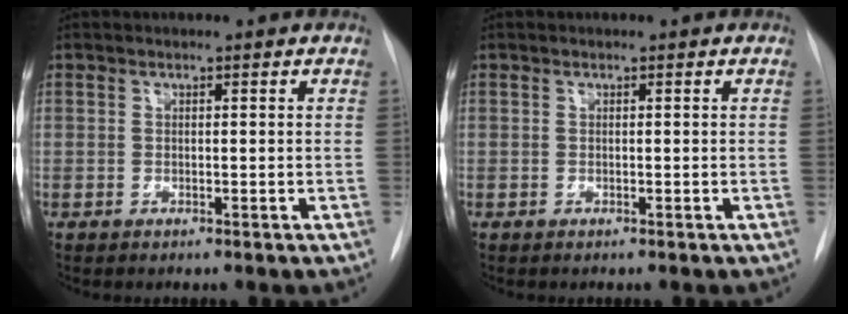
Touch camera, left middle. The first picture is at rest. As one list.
[{"total": 0.0}]